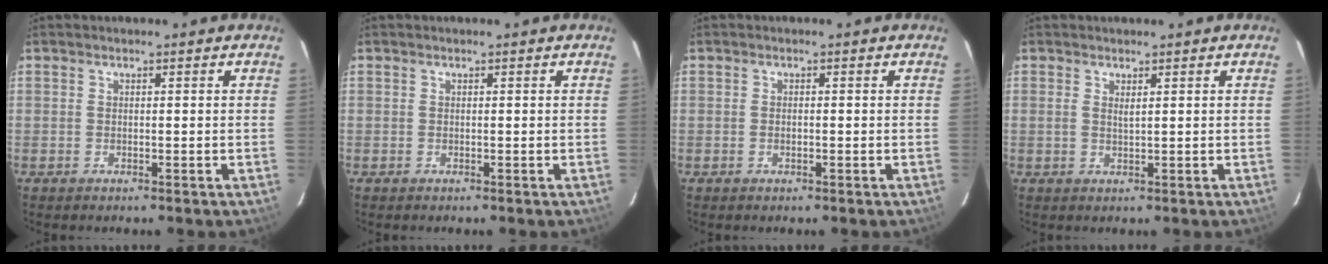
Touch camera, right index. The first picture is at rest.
{"total": 0.0}
{"total": 0.6, "force": [-0.2, 0.3, 0.5], "torque": [-0.009, -0.001, -0.004]}
{"total": 1.1, "force": [0.6, 0.1, 0.9], "torque": [-0.019, -0.001, 0.009]}